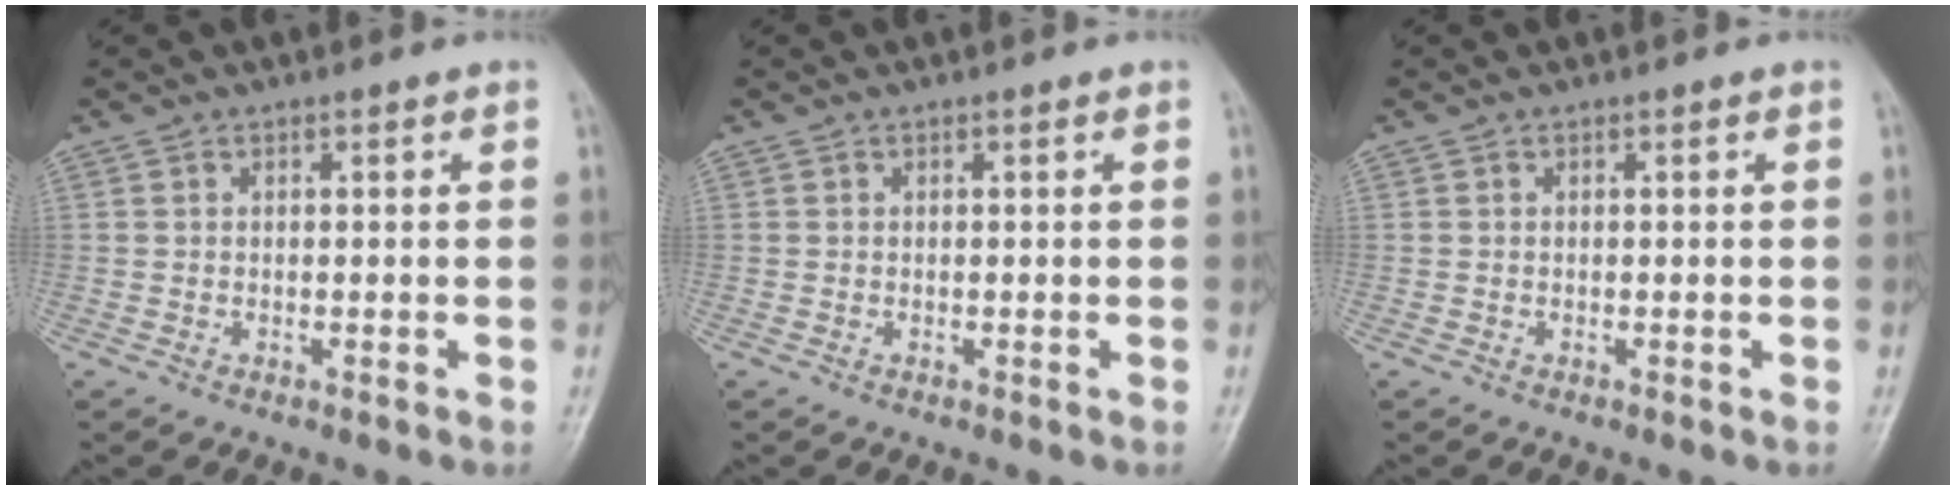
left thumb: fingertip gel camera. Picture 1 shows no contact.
{"total": 0.0}
{"total": 0.0}